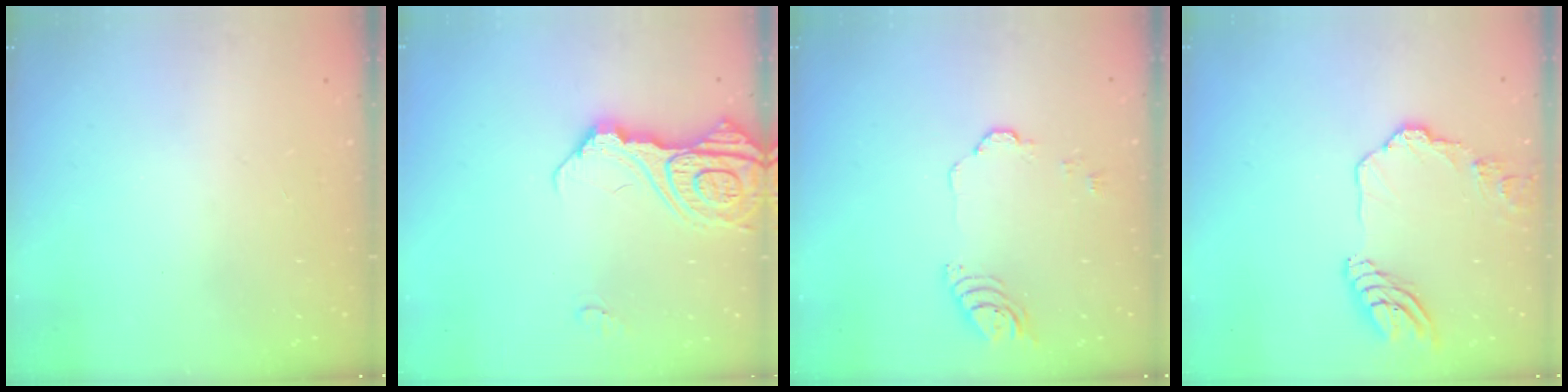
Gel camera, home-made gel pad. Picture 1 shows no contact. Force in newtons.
{"total": 16.0, "press": 15.9, "slide": 1.9}
{"total": 6.7, "press": 6.7, "slide": 0.8}
{"total": 13.8, "press": 13.7, "slide": 1.8}